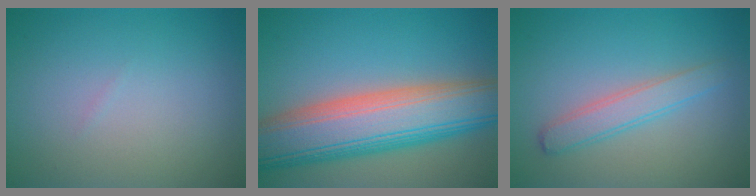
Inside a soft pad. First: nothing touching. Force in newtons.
{"total": 11.7, "press": 11.7, "slide": 0.5}
{"total": 2.5, "press": 2.5, "slide": 0.1}